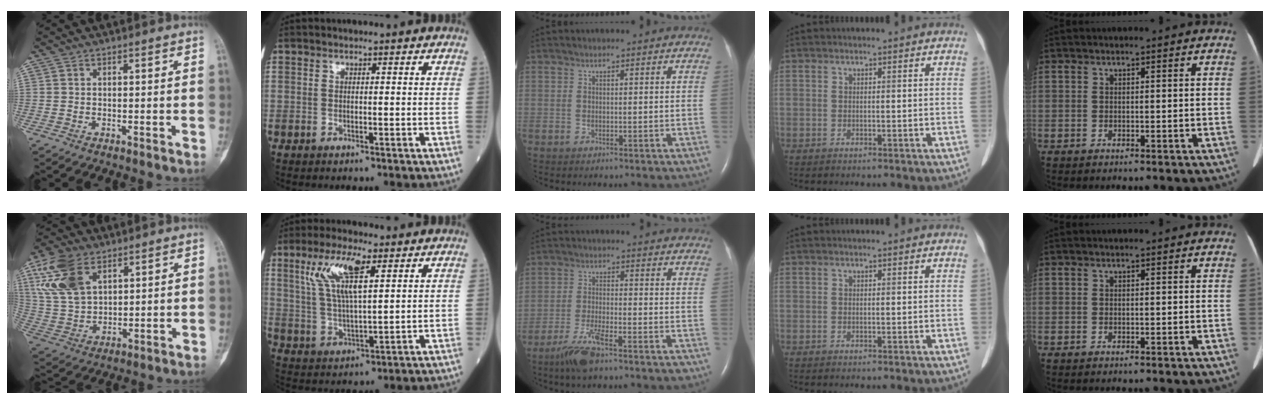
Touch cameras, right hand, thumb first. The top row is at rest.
{"thumb": {"total": 12.7, "force": [6.3, 7.4, 8.2], "torque": [-0.163, -0.014, 0.134]}, "index": {"total": 9.9, "force": [4.5, 2.1, 8.6], "torque": [-0.178, 0.009, 0.088]}, "middle": {"total": 7.1, "force": [-5.1, 0.8, 4.8], "torque": [-0.101, -0.013, -0.093]}}